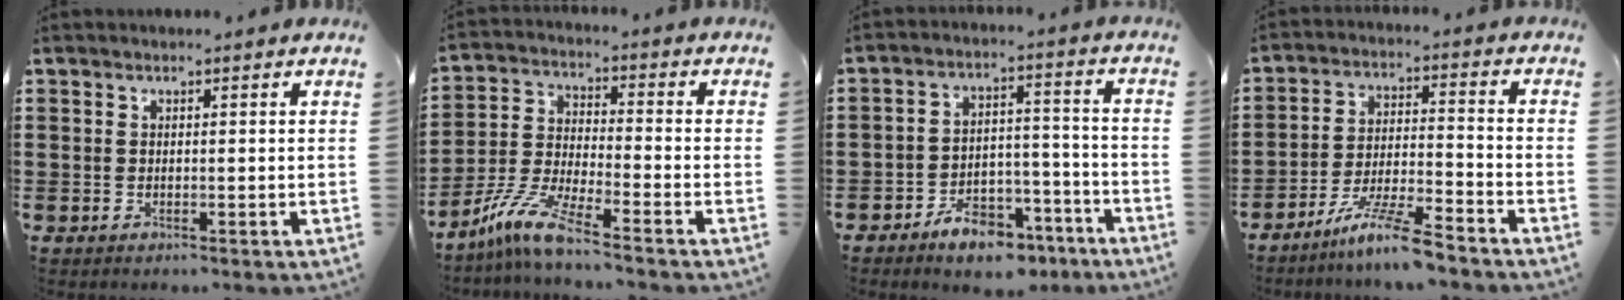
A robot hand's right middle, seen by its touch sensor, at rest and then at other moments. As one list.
[{"total": 8.1, "force": [-6.4, 0.3, 4.9], "torque": [-0.119, -0.016, -0.131]}, {"total": 7.2, "force": [-6.0, 2.8, 2.9], "torque": [-0.048, 0.022, -0.110]}, {"total": 8.2, "force": [-6.8, 0.0, 4.6], "torque": [-0.100, -0.009, -0.131]}]